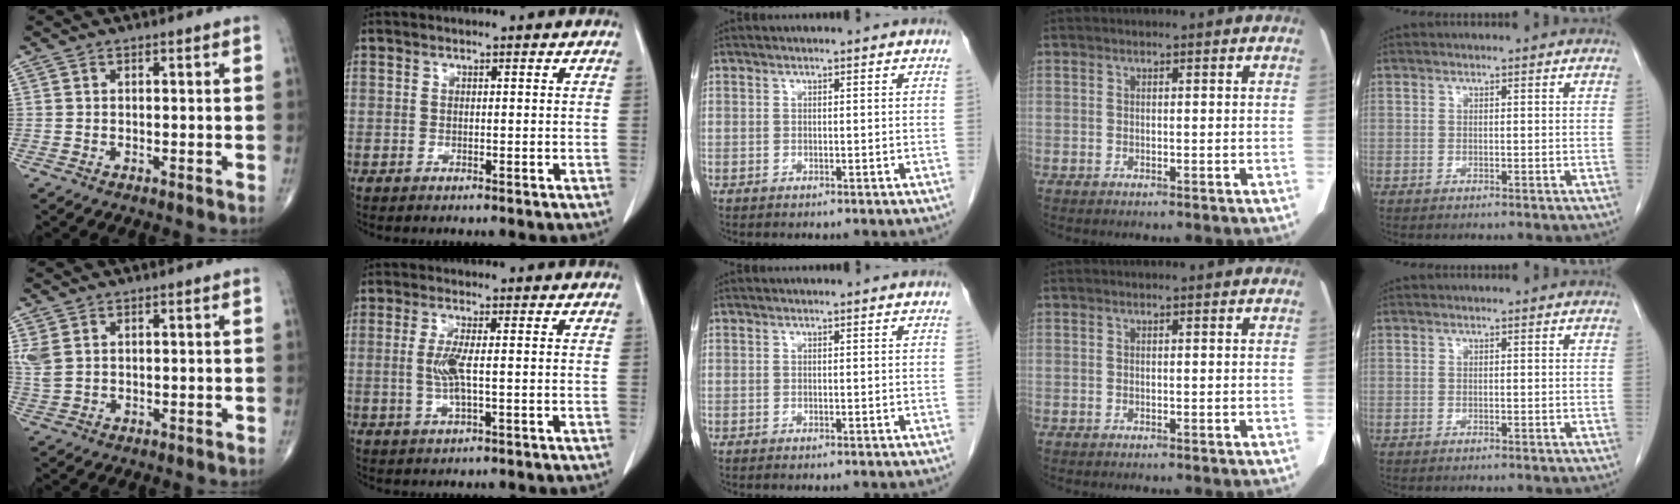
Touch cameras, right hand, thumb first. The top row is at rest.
{"thumb": {"total": 3.5, "force": [1.3, 2.2, 2.4], "torque": [-0.067, 0.003, 0.036]}, "index": {"total": 4.2, "force": [-0.3, 0.6, 4.2], "torque": [-0.092, -0.006, -0.006]}, "middle": {"total": 1.2, "force": [-1.1, 0.1, 0.6], "torque": [-0.007, -0.001, -0.014]}}